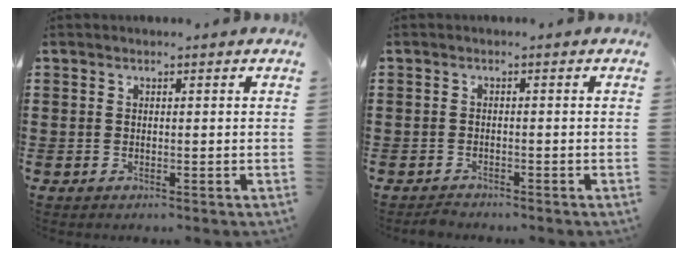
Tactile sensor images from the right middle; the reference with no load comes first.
{"total": 1.1, "force": [-1.1, 0.1, 0.2], "torque": [-0.007, -0.001, -0.022]}